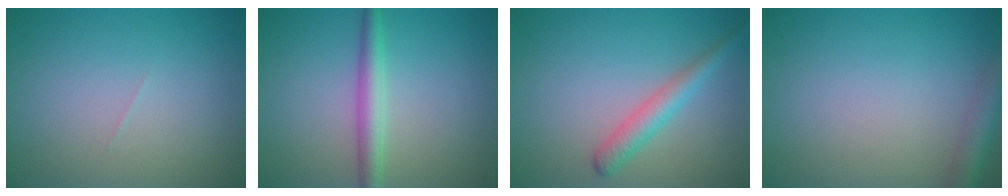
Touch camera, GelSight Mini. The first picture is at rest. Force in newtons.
{"total": 2.9, "press": 2.9, "slide": 0.1}
{"total": 2.7, "press": 2.7, "slide": 0.1}
{"total": 3.3, "press": 3.3, "slide": 0.2}